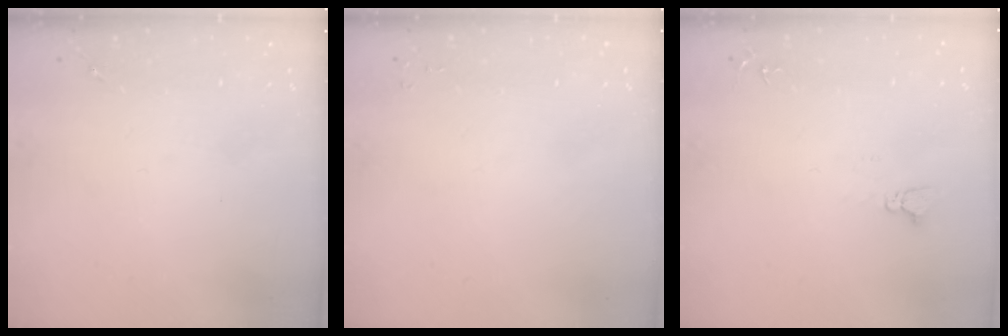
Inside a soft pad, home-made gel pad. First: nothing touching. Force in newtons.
{"total": 2.2, "press": 2.2, "slide": 0.2}
{"total": 3.6, "press": 3.5, "slide": 0.3}